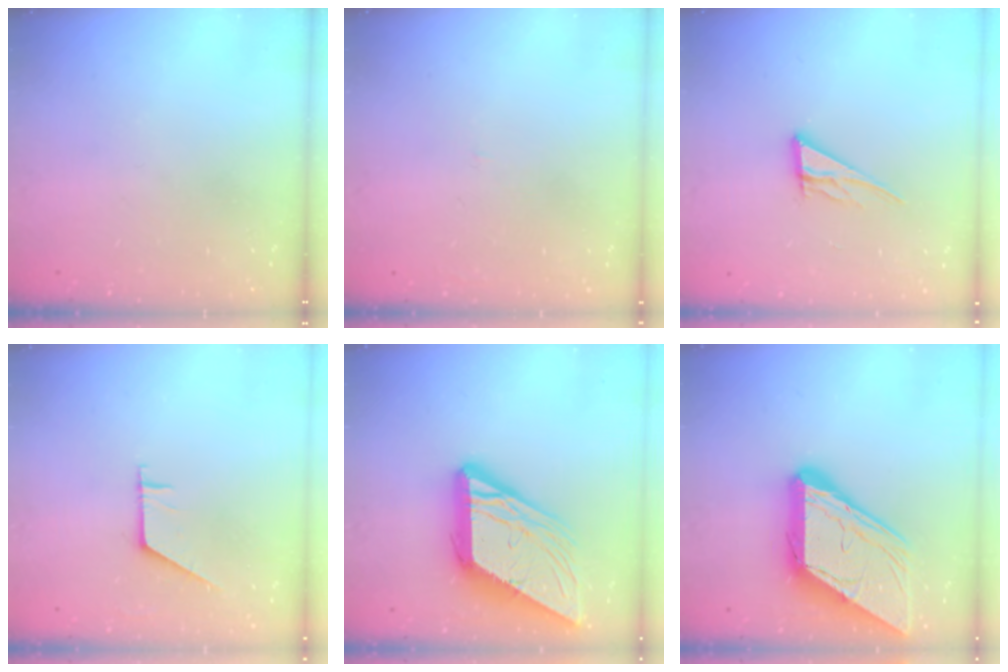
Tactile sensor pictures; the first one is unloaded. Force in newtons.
{"total": 0.9, "press": 0.9, "slide": 0.1}
{"total": 9.3, "press": 9.2, "slide": 0.9}
{"total": 4.4, "press": 4.4, "slide": 0.5}
{"total": 19.3, "press": 19.2, "slide": 2.3}
{"total": 23.4, "press": 23.3, "slide": 2.5}